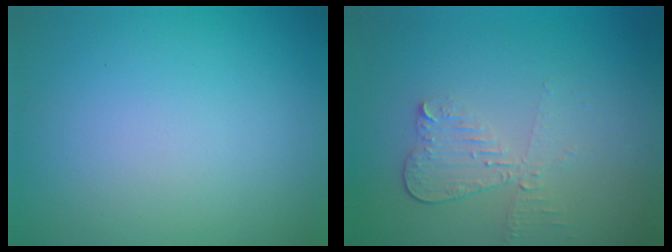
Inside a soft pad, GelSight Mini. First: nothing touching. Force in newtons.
{"total": 2.8, "press": 2.5, "slide": 1.3}